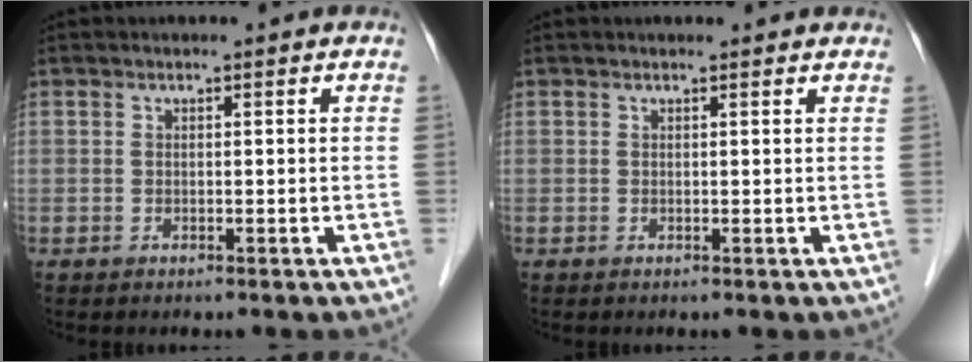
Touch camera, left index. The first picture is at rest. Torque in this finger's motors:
{"motor_torque": [0.03, -0.12, -0.14, -0.01]}